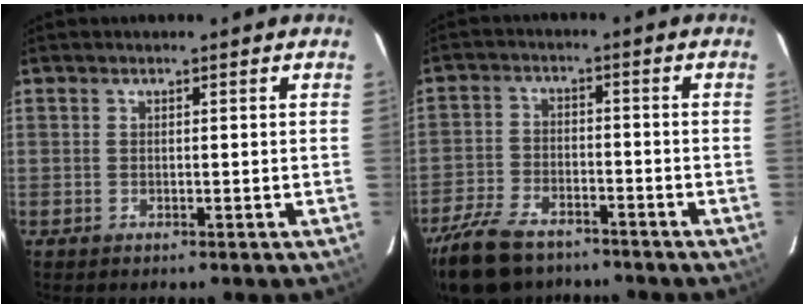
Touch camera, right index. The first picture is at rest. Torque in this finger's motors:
{"motor_torque": [0.93, -1.21, 0.52, 0.11]}